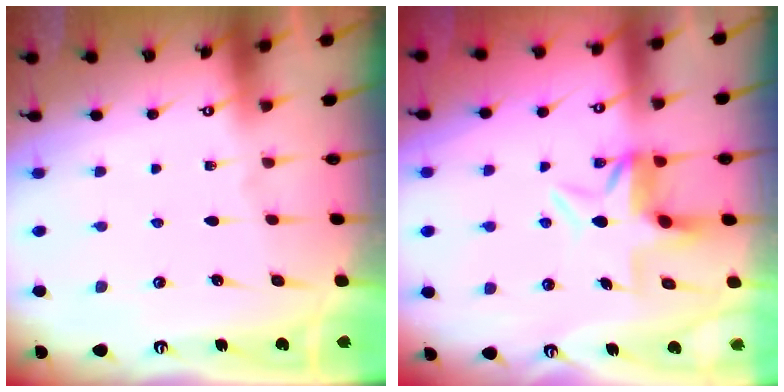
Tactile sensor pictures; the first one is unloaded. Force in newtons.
{"total": 5.8, "press": 5.8, "slide": 0.4}